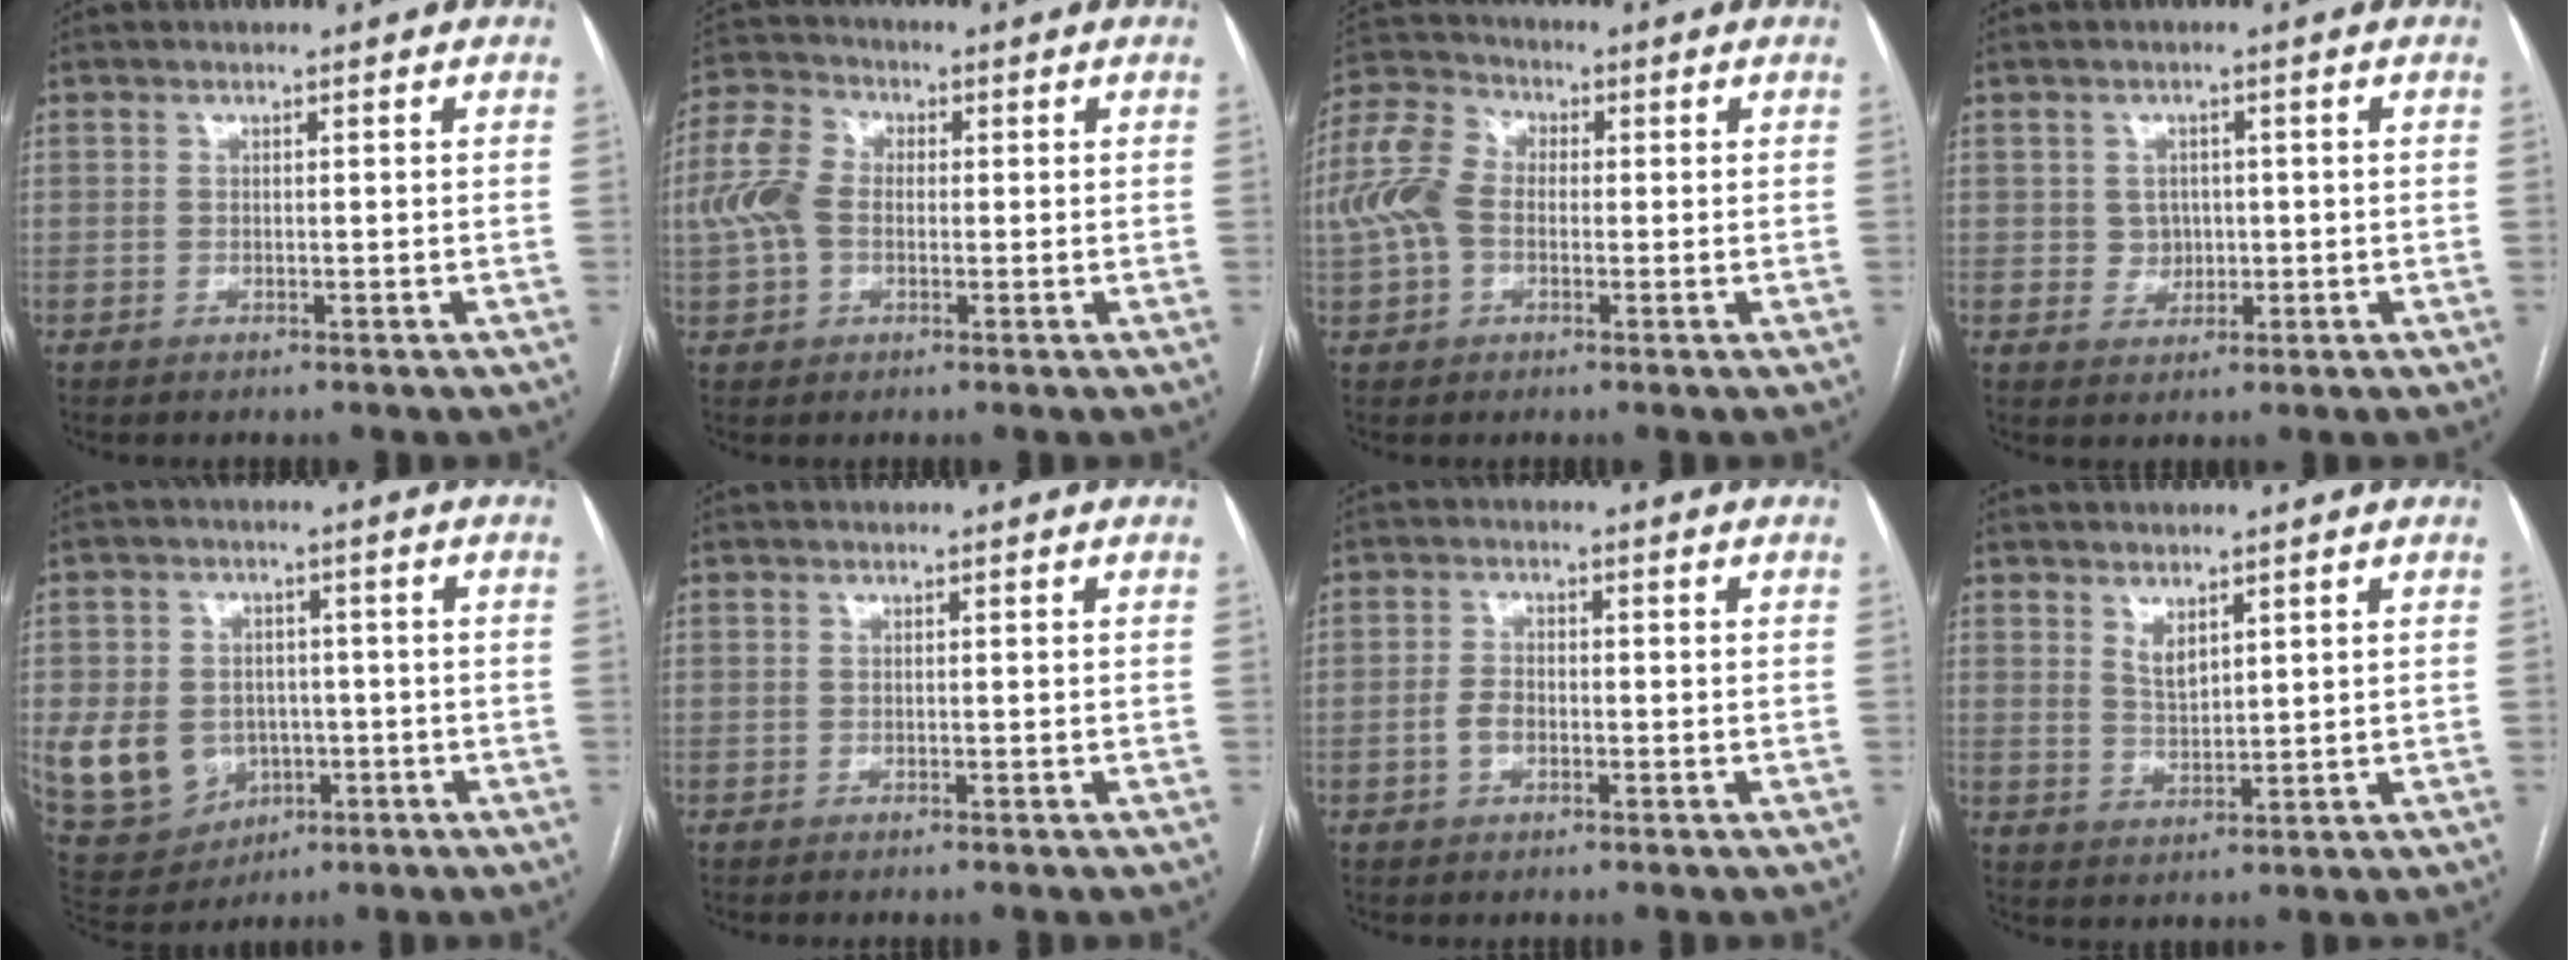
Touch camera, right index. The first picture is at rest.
{"total": 7.7, "force": [0.0, 5.5, 5.5], "torque": [-0.143, 0.026, -0.004]}
{"total": 8.8, "force": [-0.3, 6.2, 6.2], "torque": [-0.160, 0.034, -0.012]}
{"total": 3.0, "force": [0.2, 2.8, 0.8], "torque": [-0.006, 0.005, 0.007]}
{"total": 12.2, "force": [-2.1, 10.3, 6.1], "torque": [-0.140, 0.017, -0.013]}
{"total": 0.6, "force": [-0.5, -0.1, 0.3], "torque": [-0.004, 0.000, -0.008]}
{"total": 2.9, "force": [-0.9, 1.8, 2.1], "torque": [-0.042, 0.009, -0.016]}
{"total": 2.9, "force": [1.9, 1.1, 1.9], "torque": [-0.038, -0.008, 0.045]}